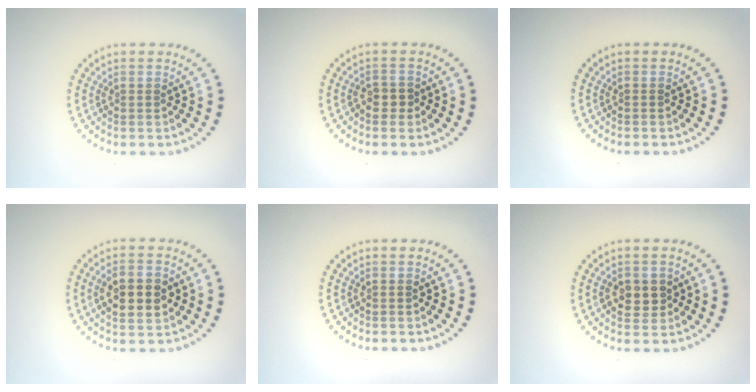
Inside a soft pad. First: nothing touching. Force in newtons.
{"total": 1.0, "press": 0.9, "slide": 0.4}
{"total": 0.0}
{"total": 3.8, "press": 3.8, "slide": 0.2}
{"total": 0.0}
{"total": 2.4, "press": 2.4, "slide": 0.3}